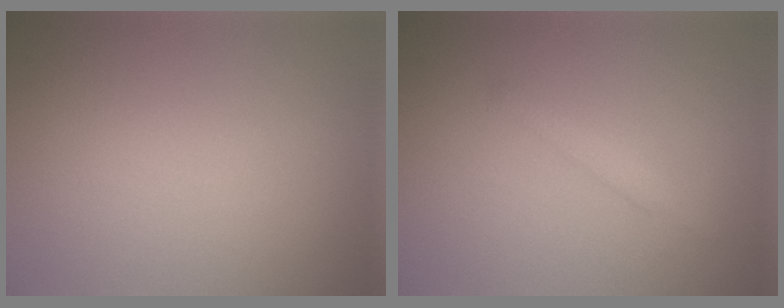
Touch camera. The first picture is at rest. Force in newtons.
{"total": 1.4, "press": 1.4, "slide": 0.1}